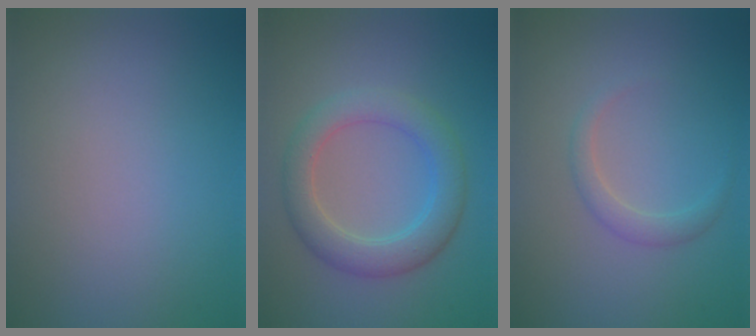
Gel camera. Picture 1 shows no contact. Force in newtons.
{"total": 4.5, "press": 4.5, "slide": 0.0}
{"total": 1.6, "press": 1.6, "slide": 0.1}